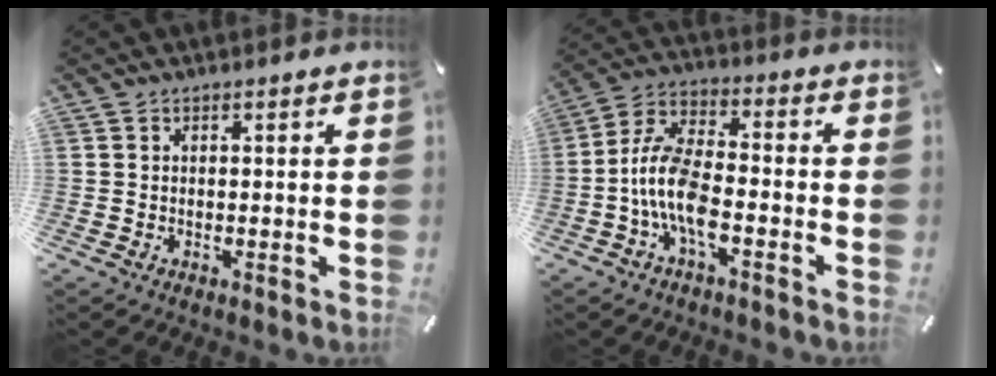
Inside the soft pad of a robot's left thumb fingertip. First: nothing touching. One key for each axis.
{"total": 11.5, "fx": -3.8, "fy": 5.3, "fz": 9.5, "tx": -0.198, "ty": 0.003, "tz": -0.067}